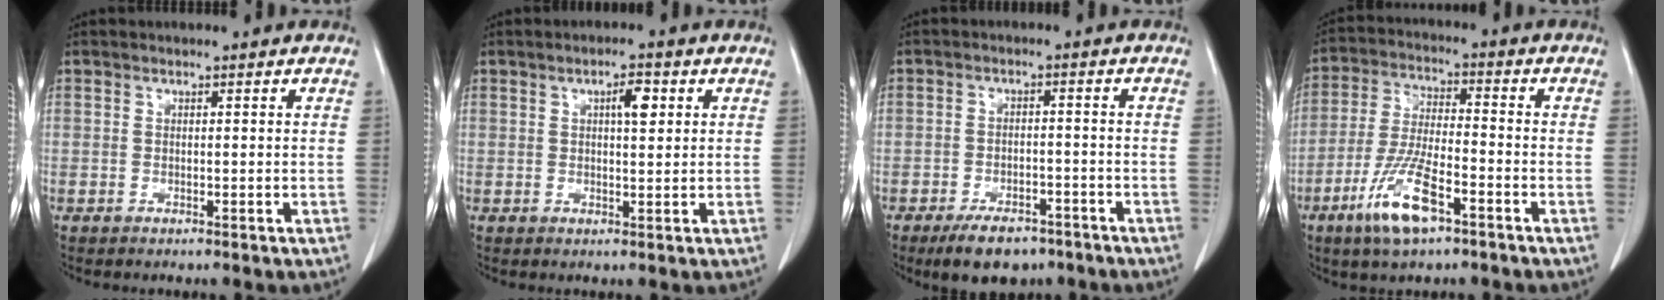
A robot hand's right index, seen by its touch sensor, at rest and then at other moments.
{"total": 3.3, "force": [1.2, 0.9, 2.9], "torque": [-0.048, 0.002, 0.017]}
{"total": 7.0, "force": [-5.2, 3.4, 3.3], "torque": [-0.052, 0.001, -0.080]}
{"total": 10.5, "force": [-5.8, 2.2, 8.5], "torque": [-0.175, -0.015, -0.109]}